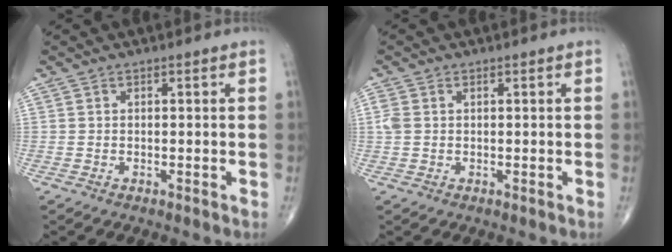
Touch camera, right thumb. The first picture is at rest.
{"total": 2.3, "force": [0.4, 1.6, 1.6], "torque": [-0.057, 0.013, 0.010]}